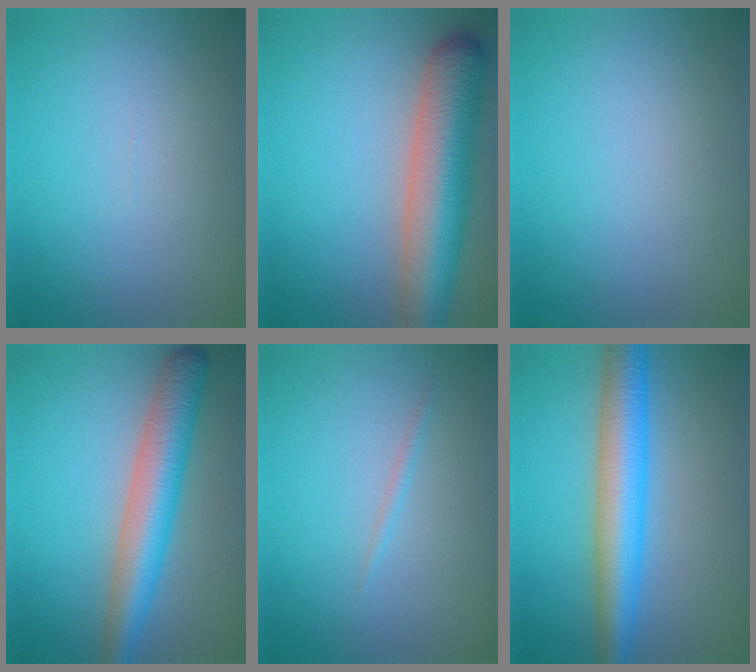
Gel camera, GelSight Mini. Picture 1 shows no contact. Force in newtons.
{"total": 9.0, "press": 9.0, "slide": 0.6}
{"total": 0.0}
{"total": 6.5, "press": 6.5, "slide": 0.2}
{"total": 0.6, "press": 0.6, "slide": 0.1}
{"total": 6.9, "press": 6.9, "slide": 0.1}